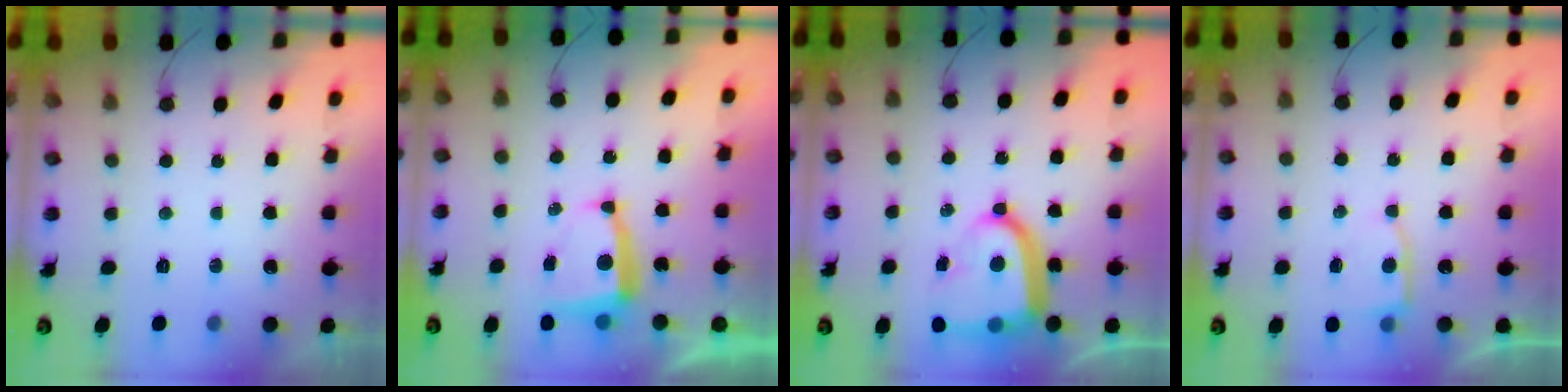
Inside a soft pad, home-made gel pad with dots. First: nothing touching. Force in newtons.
{"total": 7.0, "press": 7.0, "slide": 0.6}
{"total": 15.5, "press": 15.4, "slide": 1.3}
{"total": 4.5, "press": 4.4, "slide": 0.3}